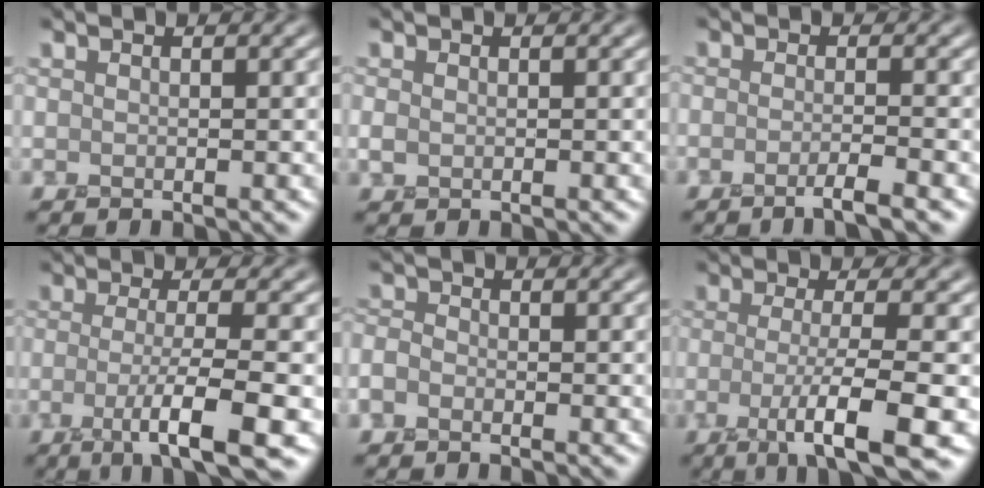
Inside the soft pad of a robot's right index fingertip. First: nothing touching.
{"total": 0.8, "force": [-0.1, 0.6, 0.5], "torque": [-0.011, -0.004, 0.000]}
{"total": 2.4, "force": [-1.4, 0.4, 1.9], "torque": [-0.025, -0.001, -0.036]}
{"total": 6.6, "force": [-2.3, 1.1, 6.1], "torque": [-0.100, -0.007, -0.047]}
{"total": 1.5, "force": [-0.8, 1.0, 0.7], "torque": [-0.012, 0.001, -0.023]}
{"total": 7.3, "force": [-2.6, 1.2, 6.7], "torque": [-0.104, -0.008, -0.051]}